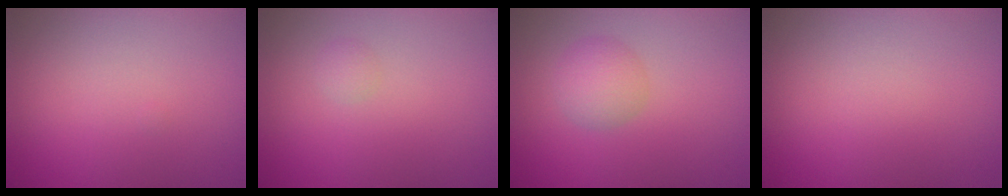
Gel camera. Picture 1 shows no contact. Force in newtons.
{"total": 0.7, "press": 0.7, "slide": 0.0}
{"total": 2.3, "press": 2.3, "slide": 0.0}
{"total": 0.0}